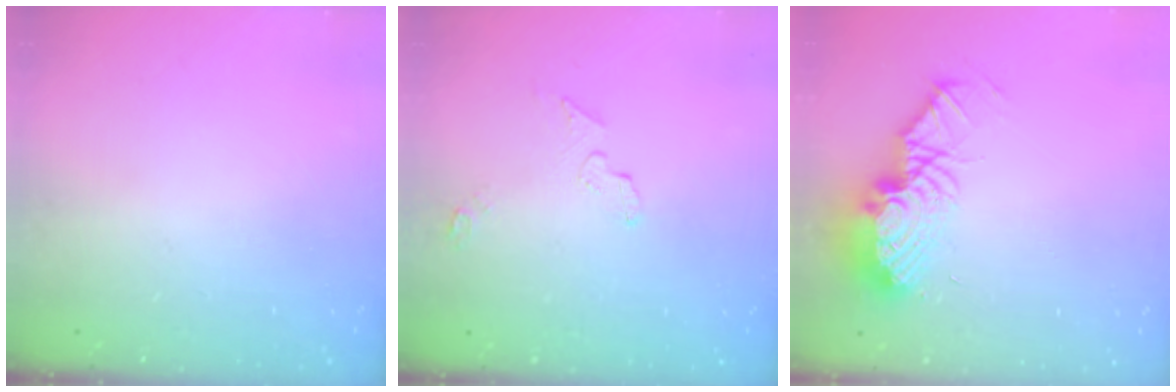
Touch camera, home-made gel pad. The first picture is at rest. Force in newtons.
{"total": 5.5, "press": 4.5, "slide": 3.2}
{"total": 14.6, "press": 14.6, "slide": 1.3}